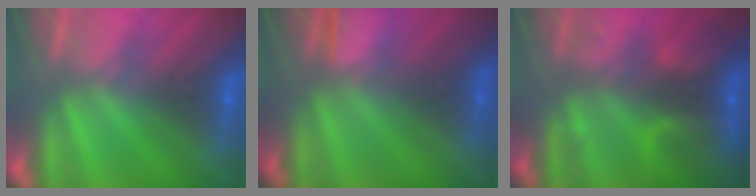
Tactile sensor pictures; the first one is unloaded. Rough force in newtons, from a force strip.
{"total": 1.3}
{"total": 5.5}